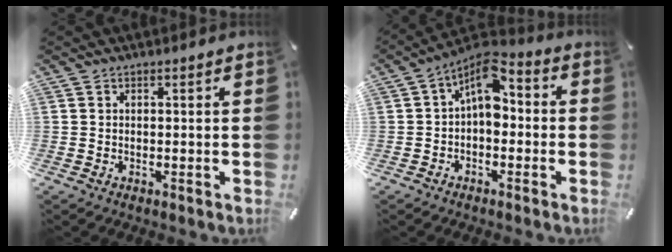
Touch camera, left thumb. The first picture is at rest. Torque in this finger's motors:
{"motor_torque": [-0.05, 0.86, 0.62, 0.40, 0.30]}